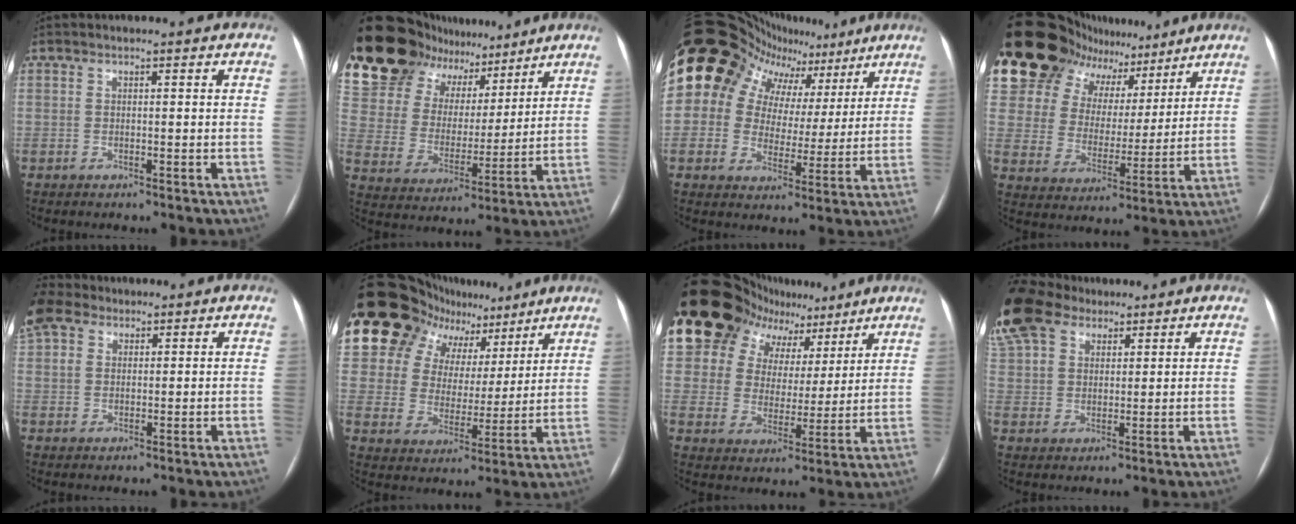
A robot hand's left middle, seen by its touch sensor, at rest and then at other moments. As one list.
[{"total": 19.2, "force": [15.2, 9.5, 6.9], "torque": [-0.149, 0.049, 0.260]}, {"total": 17.0, "force": [10.0, 12.3, 6.3], "torque": [-0.109, 0.060, 0.142]}, {"total": 21.6, "force": [17.0, 11.1, 7.3], "torque": [-0.175, 0.052, 0.277]}, {"total": 4.3, "force": [3.6, 2.0, 1.2], "torque": [-0.042, 0.019, 0.080]}, {"total": 17.3, "force": [12.2, 10.6, 6.0], "torque": [-0.119, 0.055, 0.192]}, {"total": 15.8, "force": [11.9, 9.4, 4.4], "torque": [-0.089, 0.039, 0.183]}, {"total": 15.1, "force": [11.1, 8.3, 6.2], "torque": [-0.172, 0.048, 0.209]}]